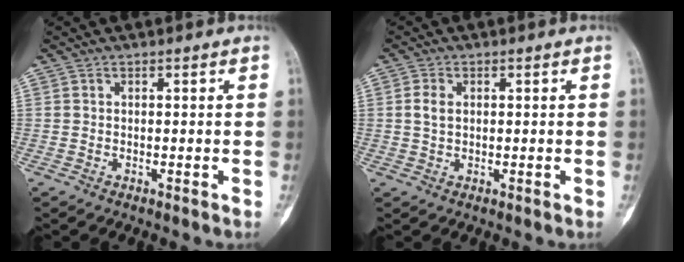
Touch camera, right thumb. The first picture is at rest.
{"total": 2.6, "force": [0.5, 1.7, 2.0], "torque": [-0.037, -0.001, 0.010]}